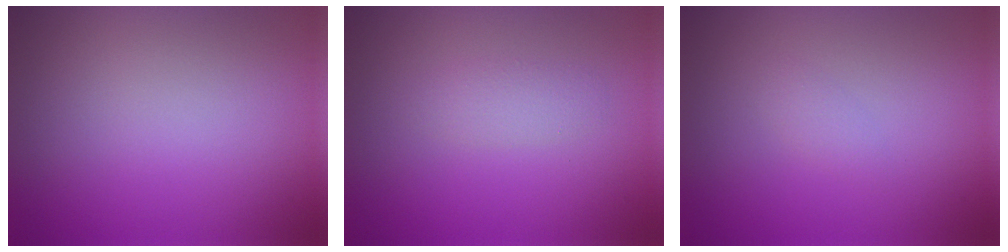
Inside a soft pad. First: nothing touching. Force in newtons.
{"total": 1.4, "press": 1.4, "slide": 0.1}
{"total": 0.7, "press": 0.7, "slide": 0.0}